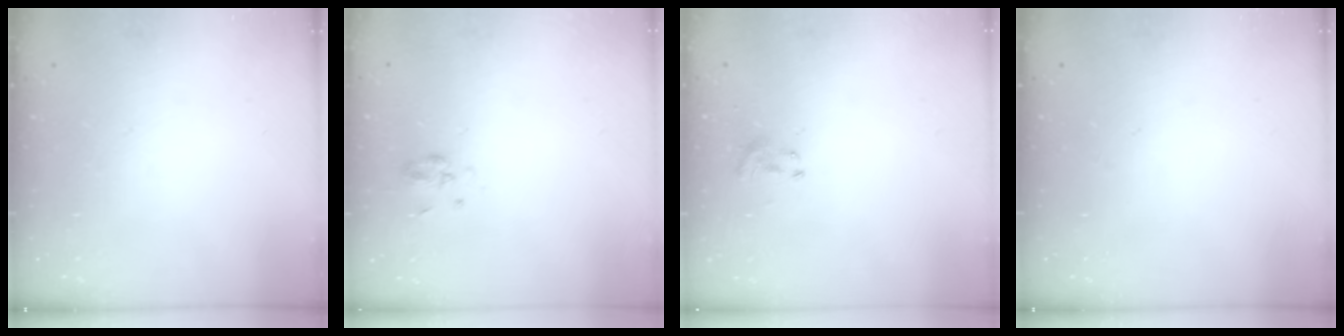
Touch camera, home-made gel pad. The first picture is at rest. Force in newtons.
{"total": 3.1, "press": 3.1, "slide": 0.6}
{"total": 2.3, "press": 2.1, "slide": 1.0}
{"total": 0.0}